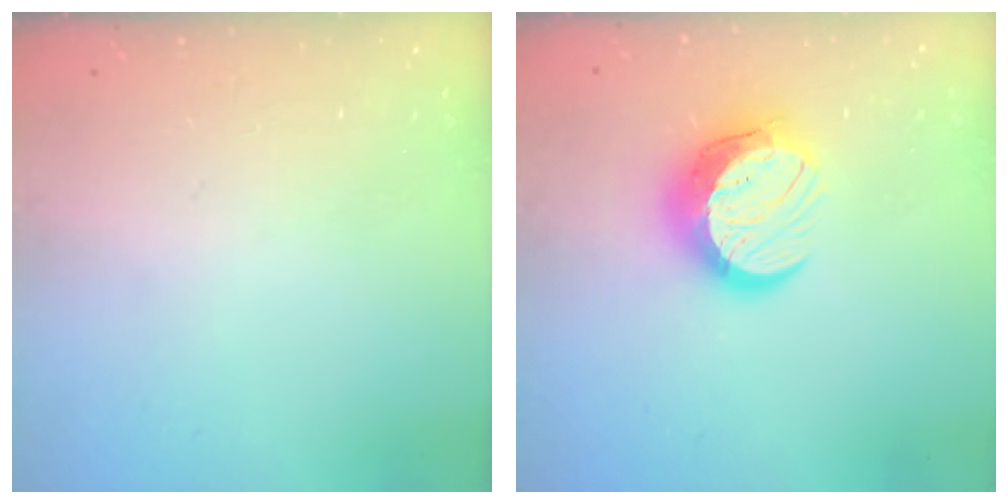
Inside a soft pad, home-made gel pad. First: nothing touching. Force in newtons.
{"total": 12.7, "press": 12.7, "slide": 0.8}